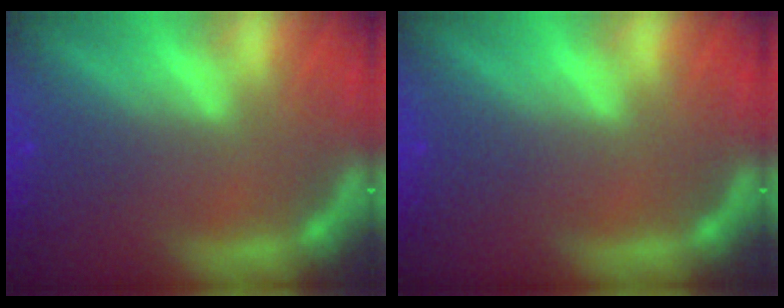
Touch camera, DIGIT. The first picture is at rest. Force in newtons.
{"total": 0.0}